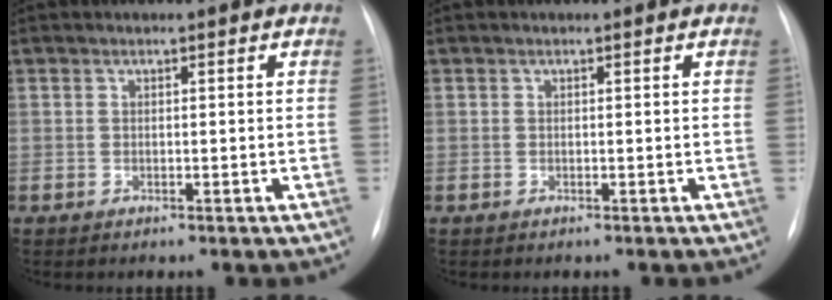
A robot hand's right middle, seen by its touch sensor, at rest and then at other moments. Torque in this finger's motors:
{"motor_torque": [-0.01, -0.01, 0.00, 0.00]}